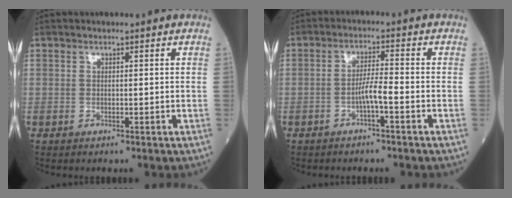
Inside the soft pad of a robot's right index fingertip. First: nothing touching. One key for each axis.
{"total": 3.3, "fx": -1.5, "fy": -0.1, "fz": 3.0, "tx": -0.054, "ty": 0.005, "tz": -0.029}